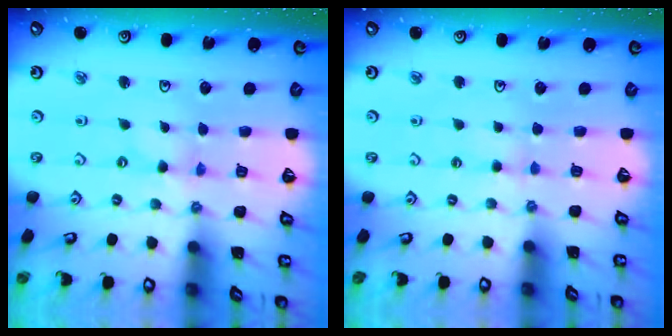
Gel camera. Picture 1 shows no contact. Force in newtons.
{"total": 1.9, "press": 1.9, "slide": 0.4}